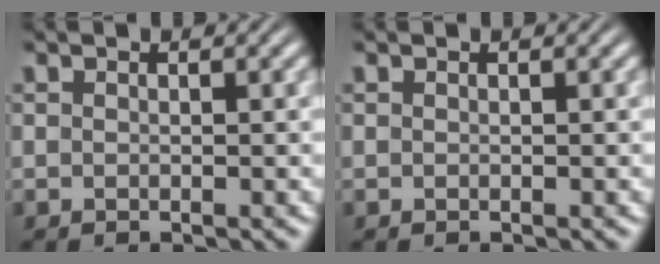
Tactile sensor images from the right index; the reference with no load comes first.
{"total": 0.0}